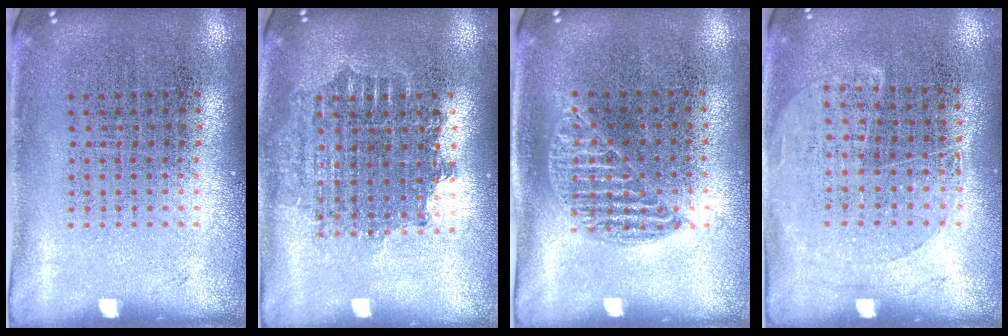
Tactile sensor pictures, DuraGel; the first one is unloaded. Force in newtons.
{"total": 1.7, "press": 1.4, "slide": 1.0}
{"total": 0.8, "press": 0.8, "slide": 0.4}
{"total": 1.2, "press": 1.0, "slide": 0.7}